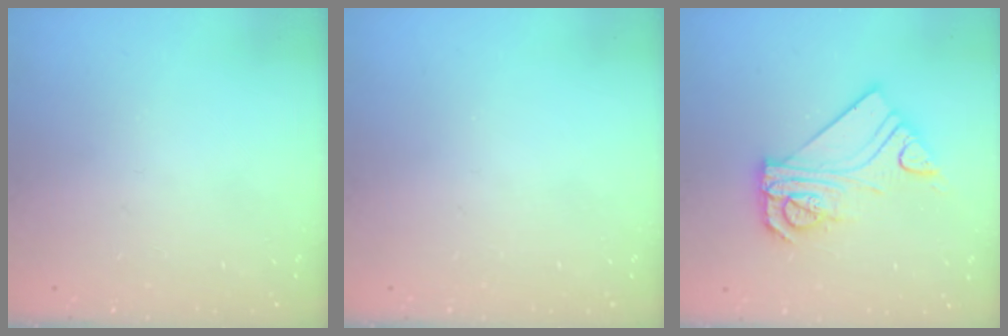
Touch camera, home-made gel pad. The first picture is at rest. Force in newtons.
{"total": 0.0}
{"total": 13.2, "press": 13.1, "slide": 1.6}